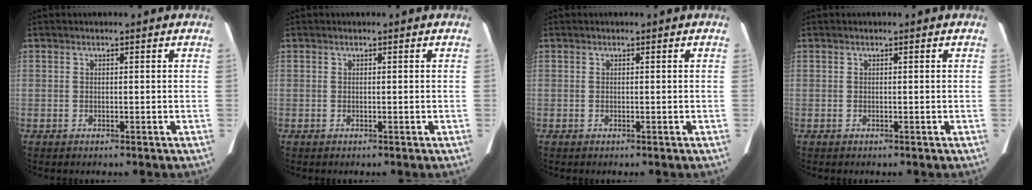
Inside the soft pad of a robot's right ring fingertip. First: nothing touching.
{"total": 0.0}
{"total": 0.0}
{"total": 0.0}